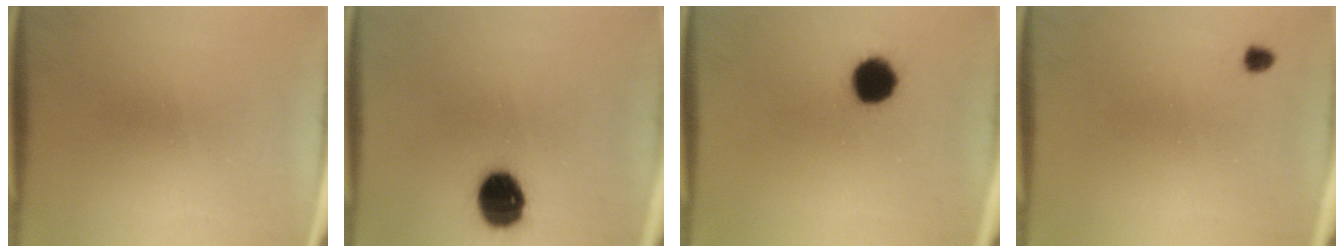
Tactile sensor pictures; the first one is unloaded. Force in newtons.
{"total": 10.7}
{"total": 7.2}
{"total": 1.2}